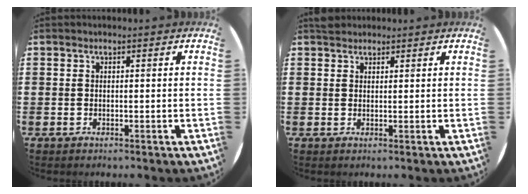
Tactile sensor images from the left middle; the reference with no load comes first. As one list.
[{"total": 1.4, "force": [1.3, 0.5, 0.0], "torque": [0.005, 0.001, 0.024]}]